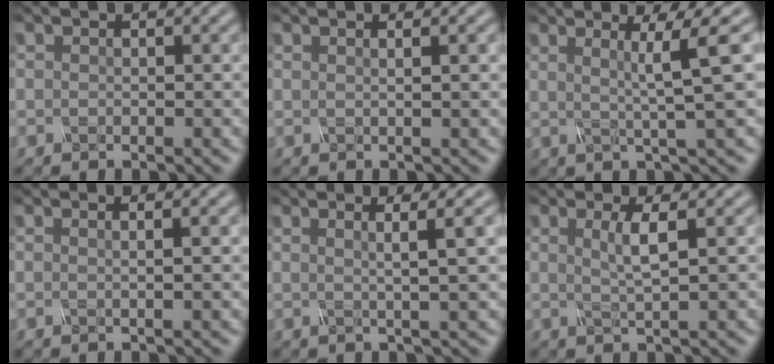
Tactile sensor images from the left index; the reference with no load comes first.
{"total": 2.6, "force": [1.1, 1.2, 2.1], "torque": [-0.011, 0.007, -0.013]}
{"total": 5.9, "force": [1.7, 0.5, 5.6], "torque": [-0.087, 0.015, 0.030]}
{"total": 3.0, "force": [1.2, 1.4, 2.4], "torque": [-0.013, 0.012, -0.014]}
{"total": 5.2, "force": [2.2, 1.2, 4.6], "torque": [-0.054, 0.018, 0.010]}
{"total": 2.6, "force": [0.8, 0.5, 2.5], "torque": [-0.043, -0.001, 0.013]}